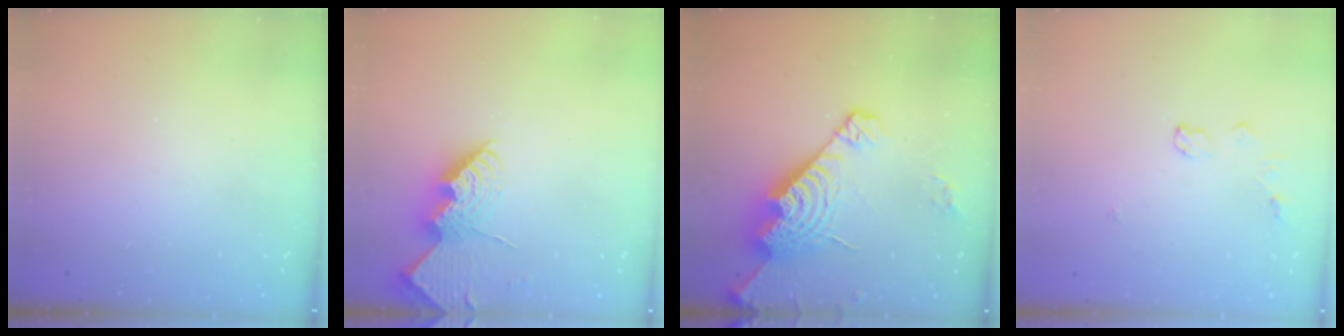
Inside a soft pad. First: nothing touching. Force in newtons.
{"total": 14.4, "press": 14.3, "slide": 1.2}
{"total": 19.6, "press": 19.5, "slide": 1.8}
{"total": 5.6, "press": 5.5, "slide": 0.6}